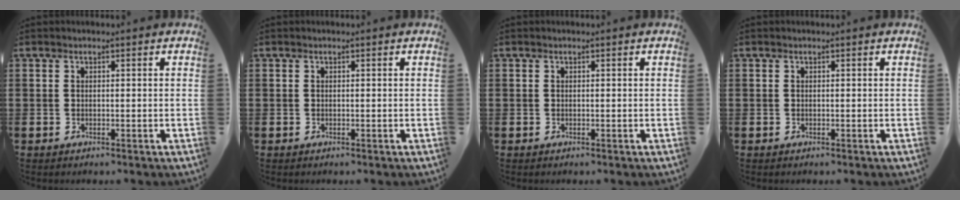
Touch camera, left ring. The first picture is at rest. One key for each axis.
{"total": 0.0}
{"total": 0.0}
{"total": 0.0}